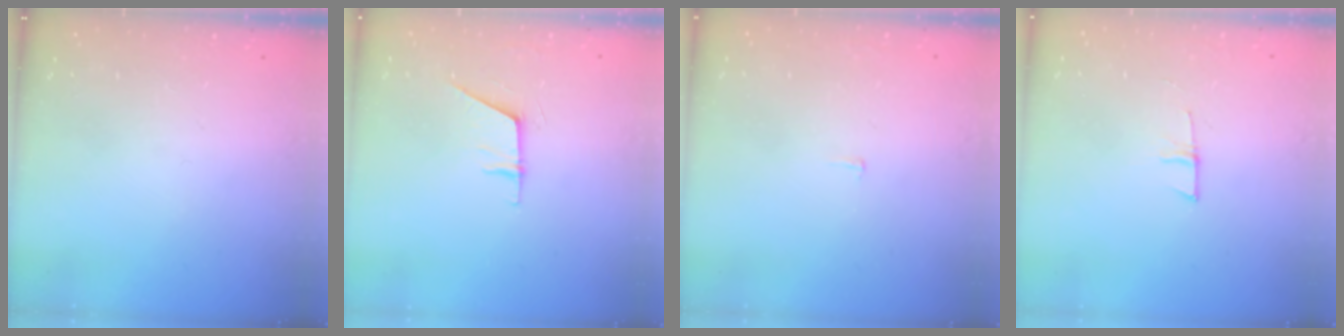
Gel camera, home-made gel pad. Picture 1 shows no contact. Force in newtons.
{"total": 5.8, "press": 5.8, "slide": 0.6}
{"total": 2.2, "press": 2.2, "slide": 0.1}
{"total": 4.7, "press": 4.7, "slide": 0.3}